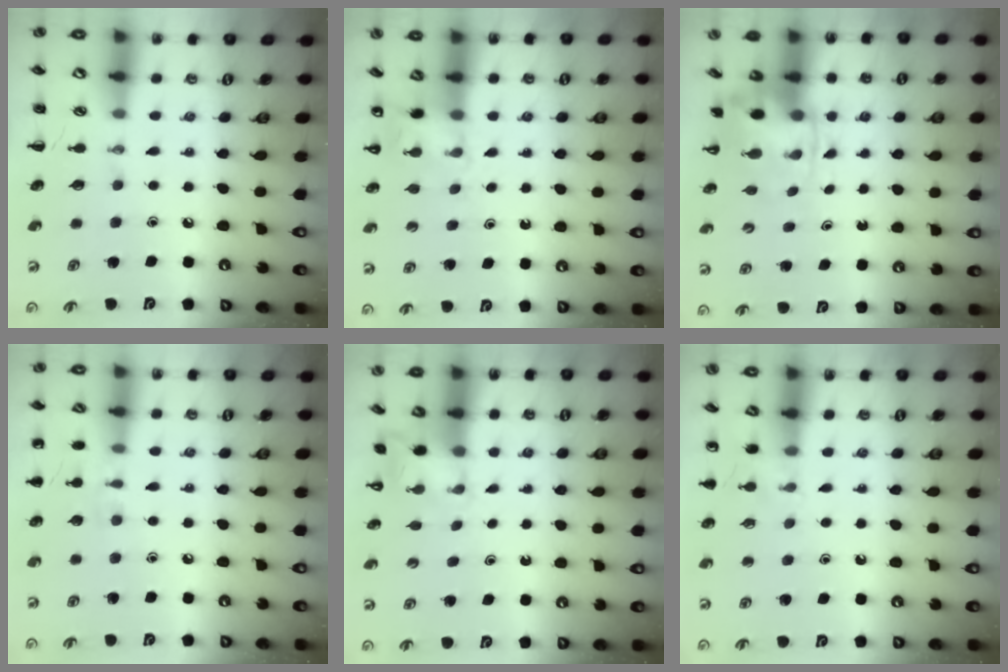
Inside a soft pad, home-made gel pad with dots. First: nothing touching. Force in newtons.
{"total": 6.0, "press": 5.9, "slide": 1.1}
{"total": 3.5, "press": 3.4, "slide": 0.7}
{"total": 6.8, "press": 6.5, "slide": 2.0}
{"total": 2.0, "press": 2.0, "slide": 0.5}
{"total": 4.9, "press": 4.6, "slide": 1.6}